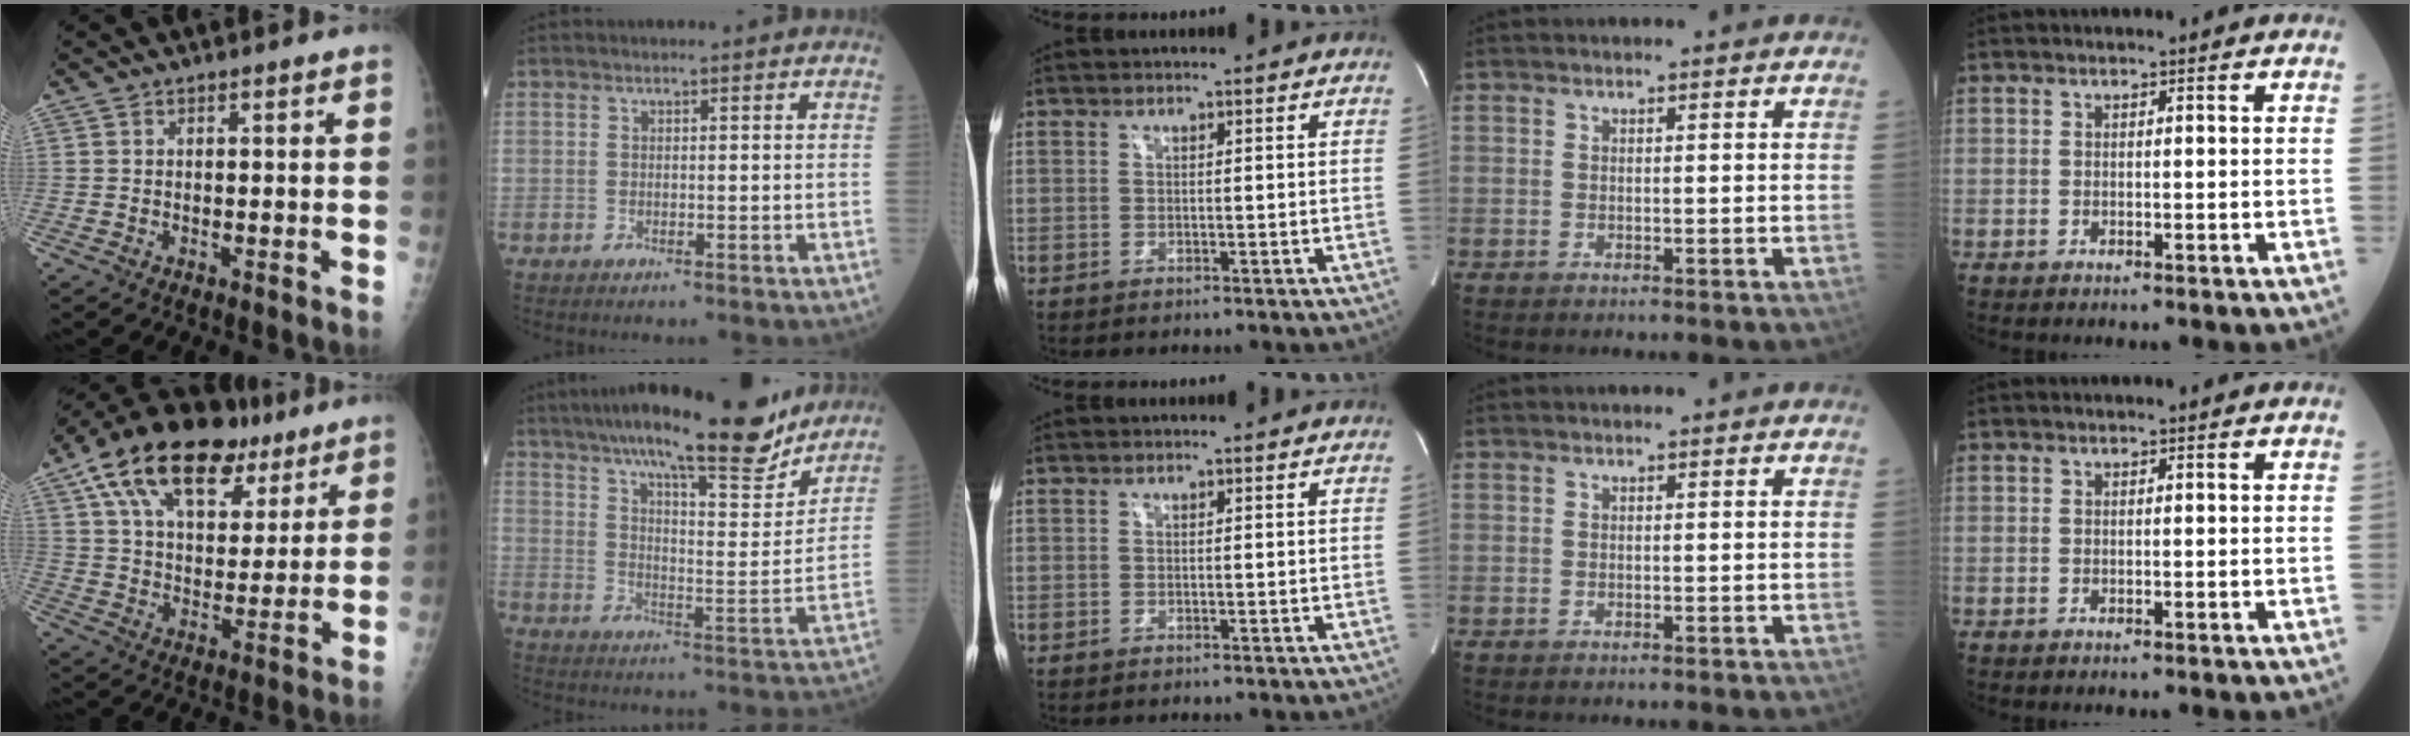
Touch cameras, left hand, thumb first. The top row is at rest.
{"thumb": {"total": 22.7, "force": [12.8, 12.3, 14.1], "torque": [-0.214, -0.006, 0.215]}, "index": {"total": 22.1, "force": [18.4, 3.5, 11.8], "torque": [-0.188, -0.002, 0.261]}}